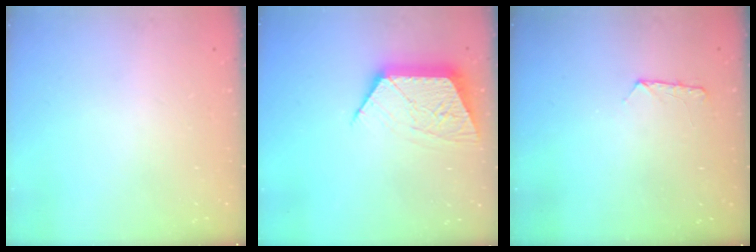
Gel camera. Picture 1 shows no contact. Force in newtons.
{"total": 11.8, "press": 11.8, "slide": 0.6}
{"total": 6.7, "press": 6.6, "slide": 0.6}